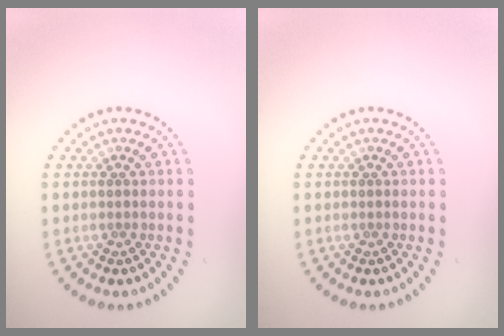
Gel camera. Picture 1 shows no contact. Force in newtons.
{"total": 0.0}